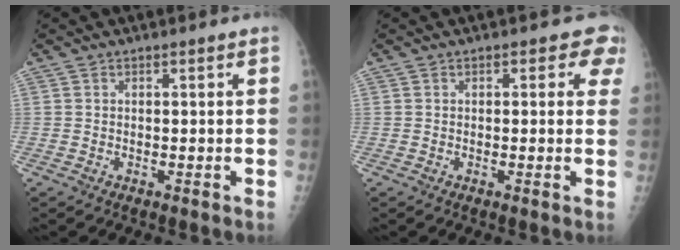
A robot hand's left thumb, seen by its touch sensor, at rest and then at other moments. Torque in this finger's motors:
{"motor_torque": [-0.08, 0.08, -0.10, -0.16, 0.03]}